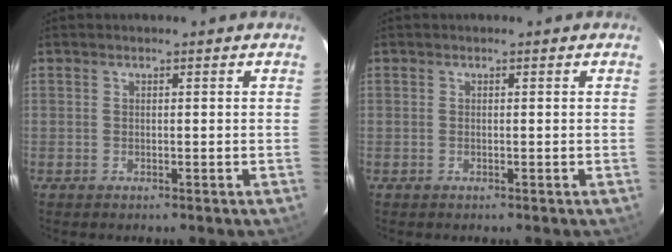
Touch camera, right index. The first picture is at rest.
{"total": 0.0}